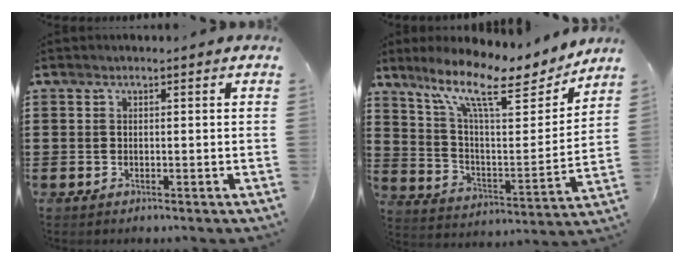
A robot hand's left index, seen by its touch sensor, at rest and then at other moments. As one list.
[{"total": 12.6, "force": [9.2, 2.9, 8.2], "torque": [-0.176, -0.048, 0.152]}]